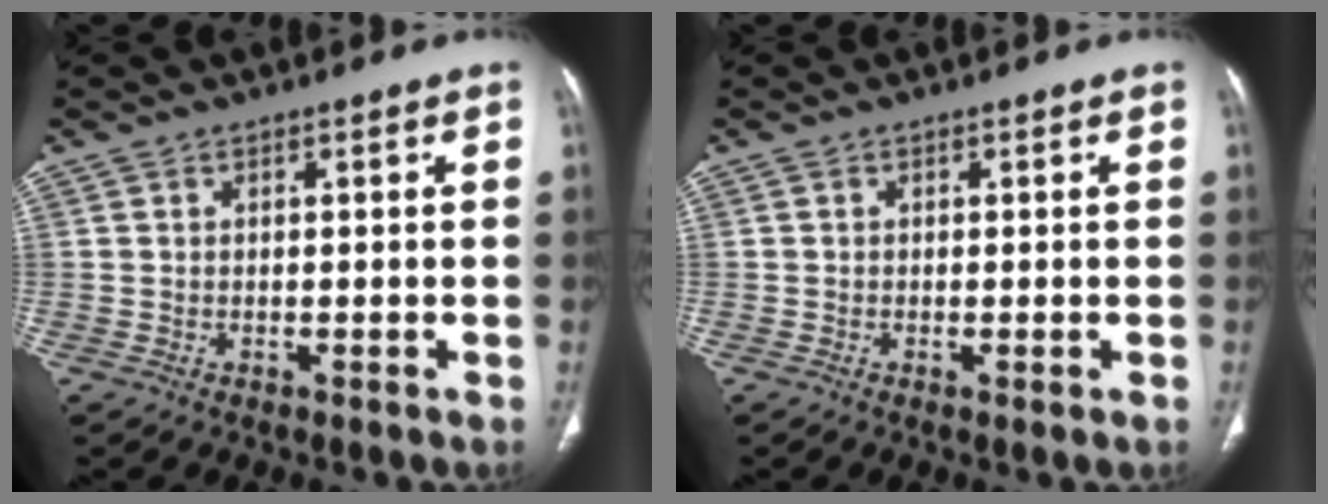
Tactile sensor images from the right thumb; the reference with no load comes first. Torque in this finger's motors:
{"motor_torque": [-0.17, -0.56, 0.19, 0.27, -0.03]}